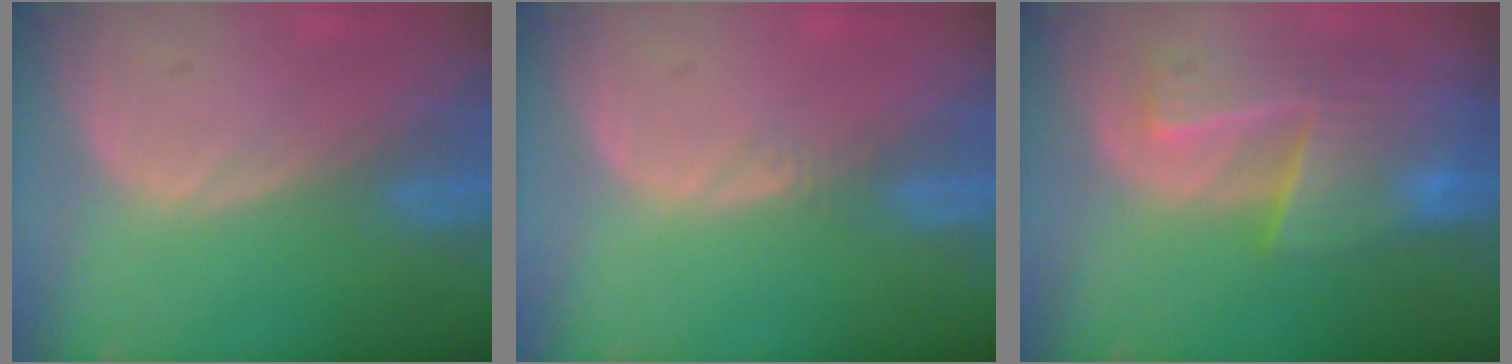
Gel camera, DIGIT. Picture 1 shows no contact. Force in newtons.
{"total": 0.9, "press": 0.8, "slide": 0.4}
{"total": 9.3, "press": 8.3, "slide": 4.2}